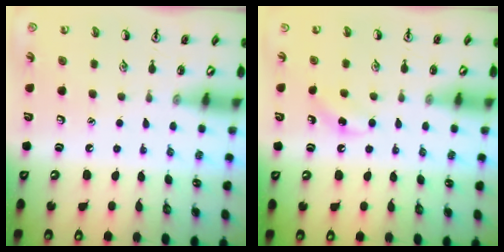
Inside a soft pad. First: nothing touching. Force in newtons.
{"total": 6.3, "press": 6.0, "slide": 1.8}